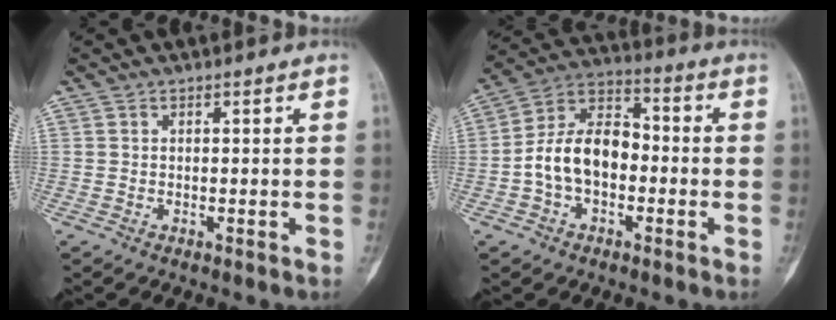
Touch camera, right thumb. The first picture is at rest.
{"total": 12.4, "force": [-2.2, 8.2, 9.0], "torque": [-0.144, 0.044, -0.051]}